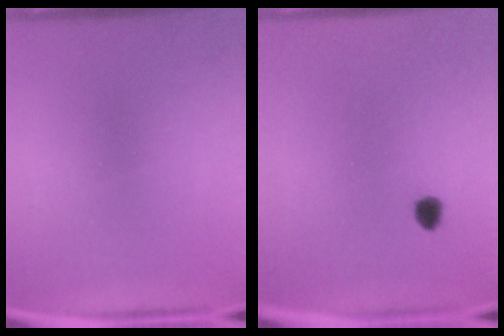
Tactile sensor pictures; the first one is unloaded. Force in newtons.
{"total": 1.6}